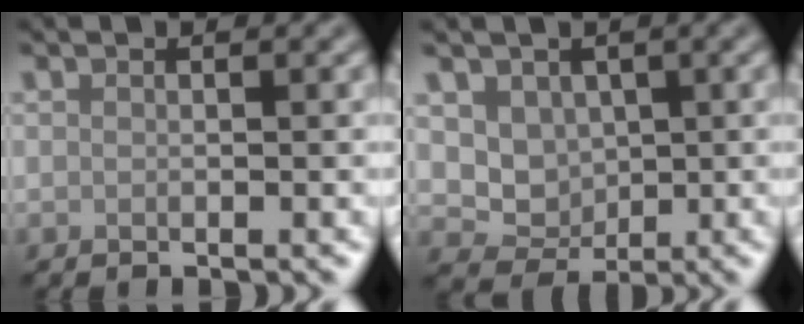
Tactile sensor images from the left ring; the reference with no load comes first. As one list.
[{"total": 2.8, "force": [0.6, 2.4, 1.4], "torque": [-0.024, -0.010, 0.010]}]